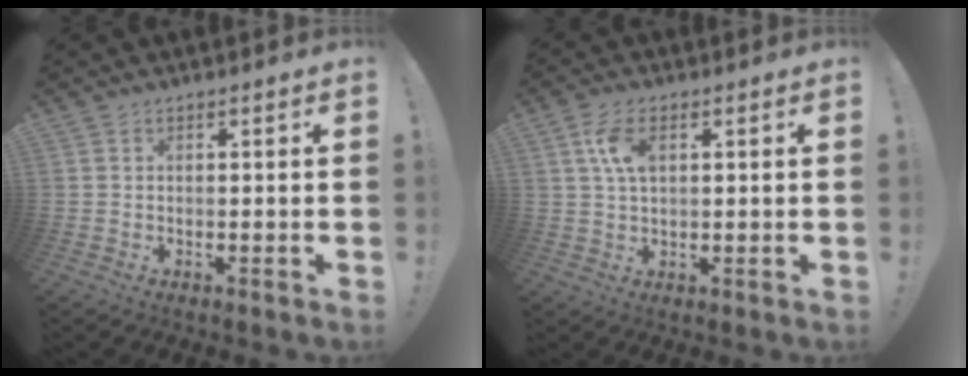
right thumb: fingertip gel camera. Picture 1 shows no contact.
{"total": 6.9, "force": [2.1, 3.8, 5.4], "torque": [-0.099, -0.001, 0.035]}